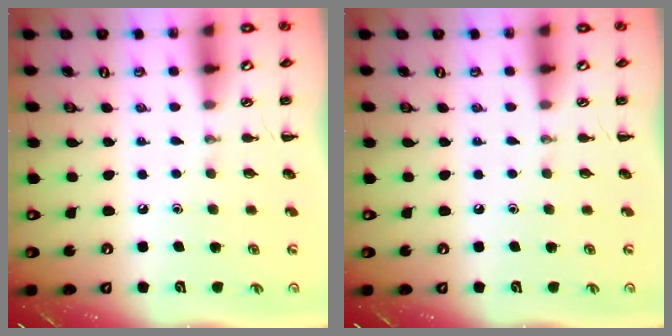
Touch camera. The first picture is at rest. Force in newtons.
{"total": 0.0}